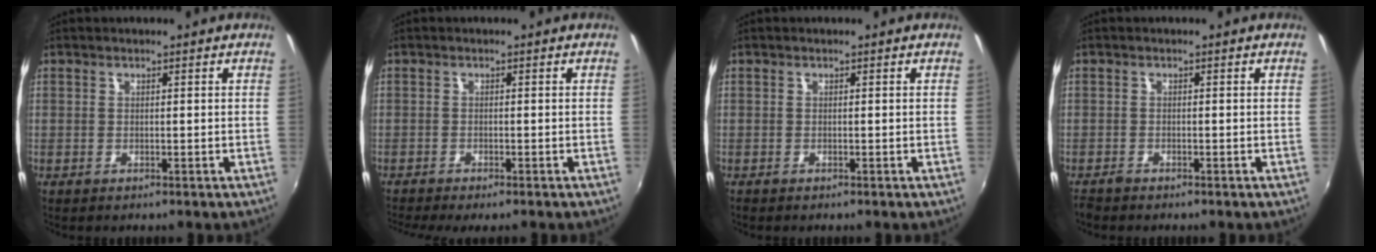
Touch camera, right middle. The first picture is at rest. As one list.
[{"total": 3.8, "force": [-3.3, 0.0, 1.9], "torque": [-0.045, -0.021, -0.057]}, {"total": 0.0}, {"total": 1.9, "force": [-1.7, 0.4, 0.5], "torque": [-0.014, -0.012, -0.035]}]